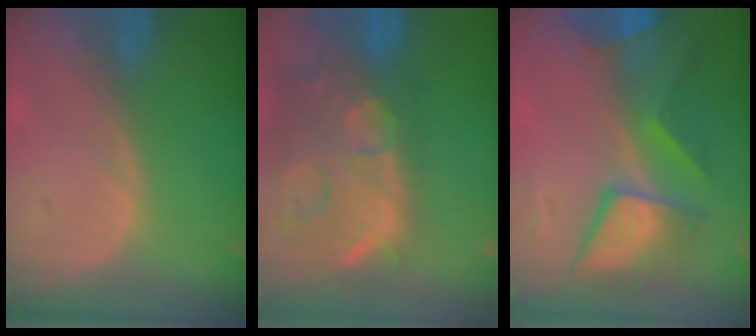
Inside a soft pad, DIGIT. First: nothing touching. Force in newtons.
{"total": 15.0, "press": 12.0, "slide": 9.0}
{"total": 8.9, "press": 8.8, "slide": 0.7}